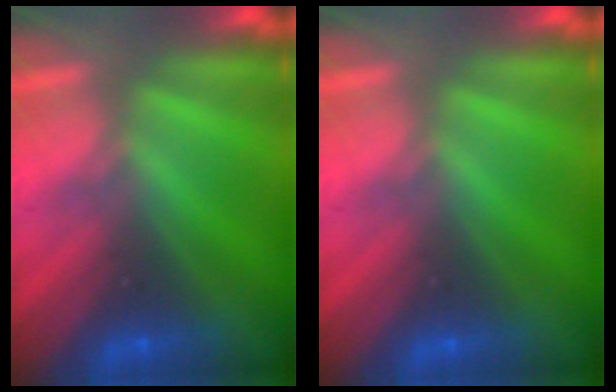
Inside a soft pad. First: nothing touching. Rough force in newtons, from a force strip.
{"total": 0.0}